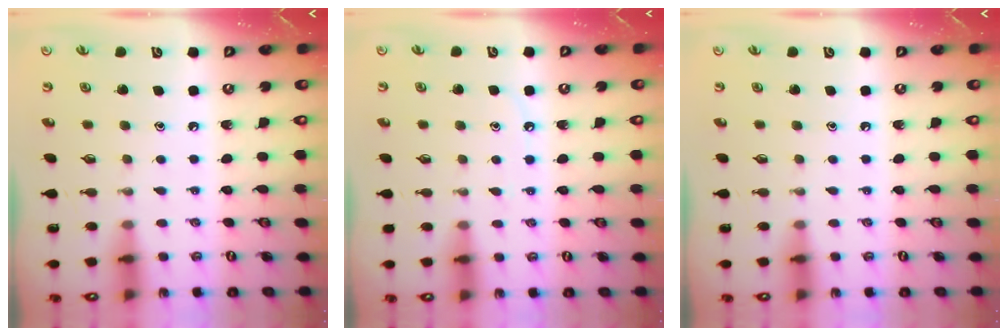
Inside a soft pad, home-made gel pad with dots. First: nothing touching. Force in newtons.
{"total": 6.3, "press": 6.2, "slide": 1.0}
{"total": 0.0}